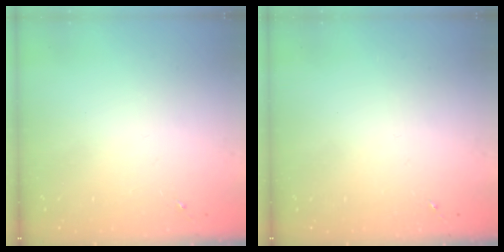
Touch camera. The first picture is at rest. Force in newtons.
{"total": 0.0}